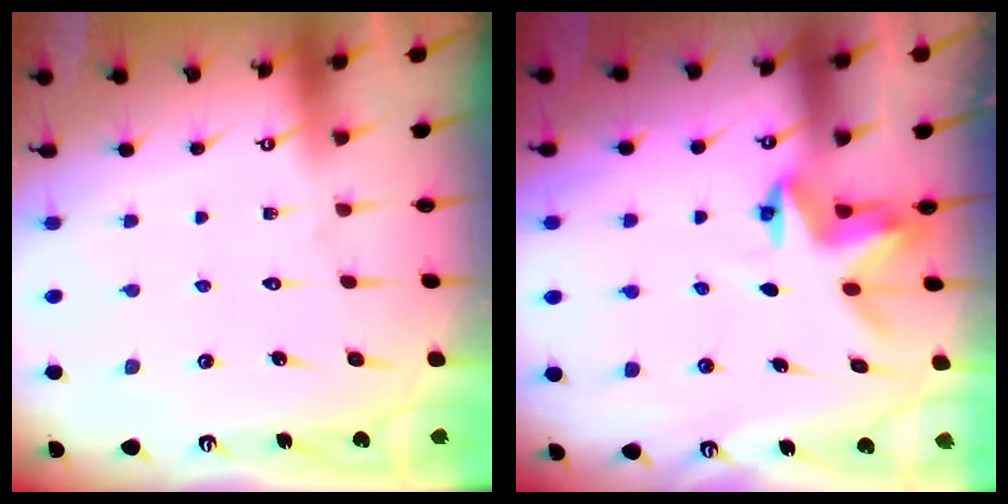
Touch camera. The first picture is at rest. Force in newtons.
{"total": 3.8, "press": 3.7, "slide": 0.4}